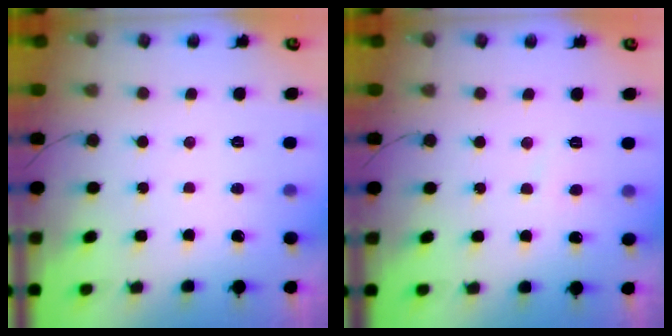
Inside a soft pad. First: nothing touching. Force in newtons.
{"total": 2.6, "press": 2.6, "slide": 0.2}